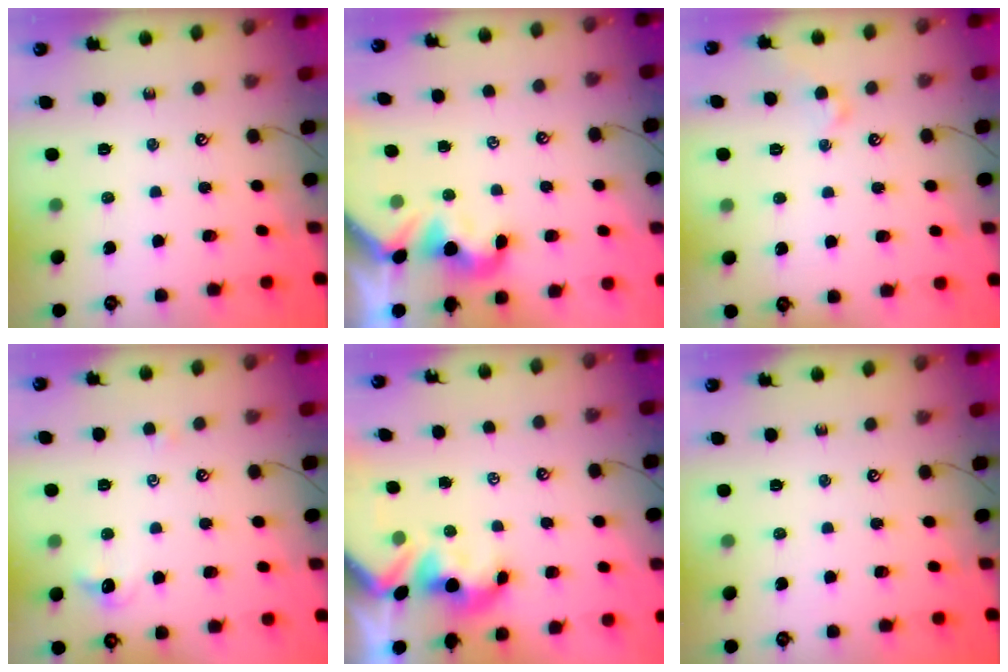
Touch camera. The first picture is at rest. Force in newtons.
{"total": 0.7, "press": 0.1, "slide": 0.7}
{"total": 1.1, "press": 1.0, "slide": 0.3}
{"total": 0.6, "press": 0.1, "slide": 0.6}
{"total": 1.5, "press": 1.3, "slide": 0.7}
{"total": 0.0}